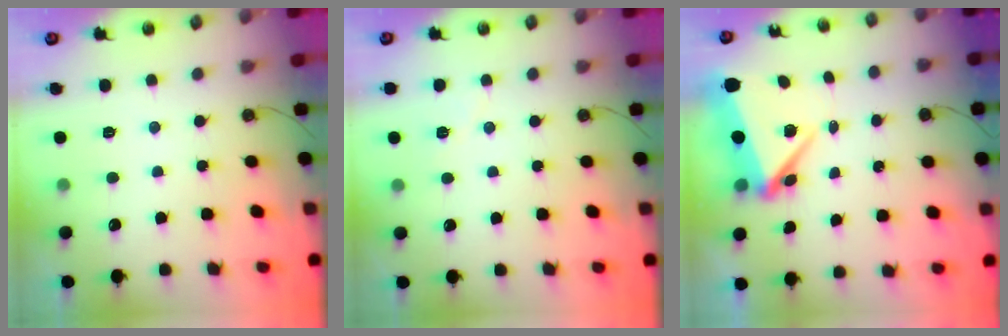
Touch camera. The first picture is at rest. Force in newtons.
{"total": 4.9, "press": 4.6, "slide": 1.7}
{"total": 7.4, "press": 7.1, "slide": 2.1}